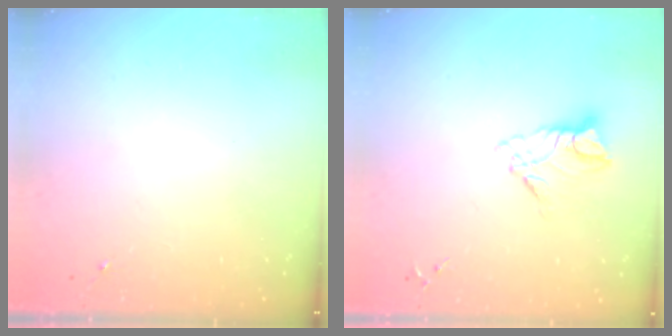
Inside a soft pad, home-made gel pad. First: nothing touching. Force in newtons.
{"total": 9.7, "press": 9.6, "slide": 0.9}